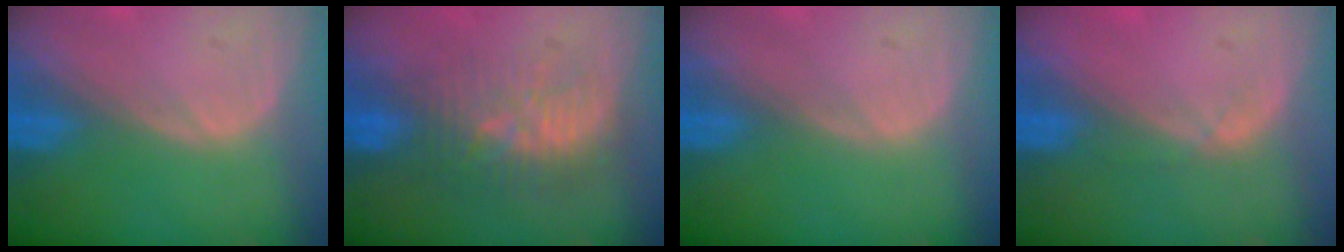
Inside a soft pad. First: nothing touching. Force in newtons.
{"total": 9.1, "press": 8.7, "slide": 2.7}
{"total": 0.0}
{"total": 1.4, "press": 1.3, "slide": 0.5}